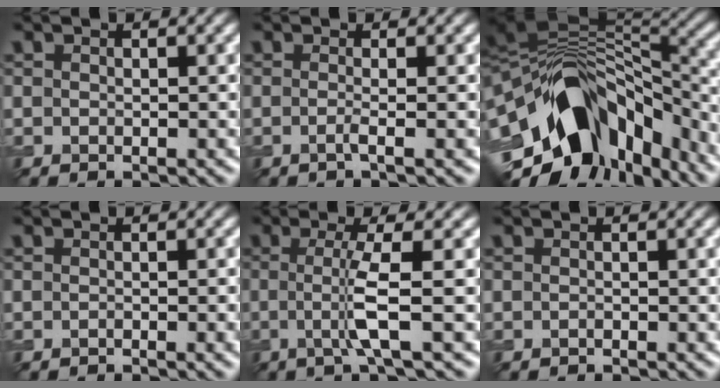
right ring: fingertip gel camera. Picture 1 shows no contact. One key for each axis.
{"total": 1.5, "fx": -0.3, "fy": 0.5, "fz": 1.4, "tx": -0.019, "ty": -0.005, "tz": -0.013}
{"total": 15.4, "fx": -4.2, "fy": 10.3, "fz": 10.8, "tx": -0.202, "ty": -0.012, "tz": -0.050}
{"total": 1.5, "fx": -0.6, "fy": 0.5, "fz": 1.3, "tx": -0.016, "ty": -0.002, "tz": -0.009}
{"total": 3.8, "fx": -0.1, "fy": 0.5, "fz": 3.8, "tx": -0.072, "ty": -0.003, "tz": -0.008}
{"total": 0.0}